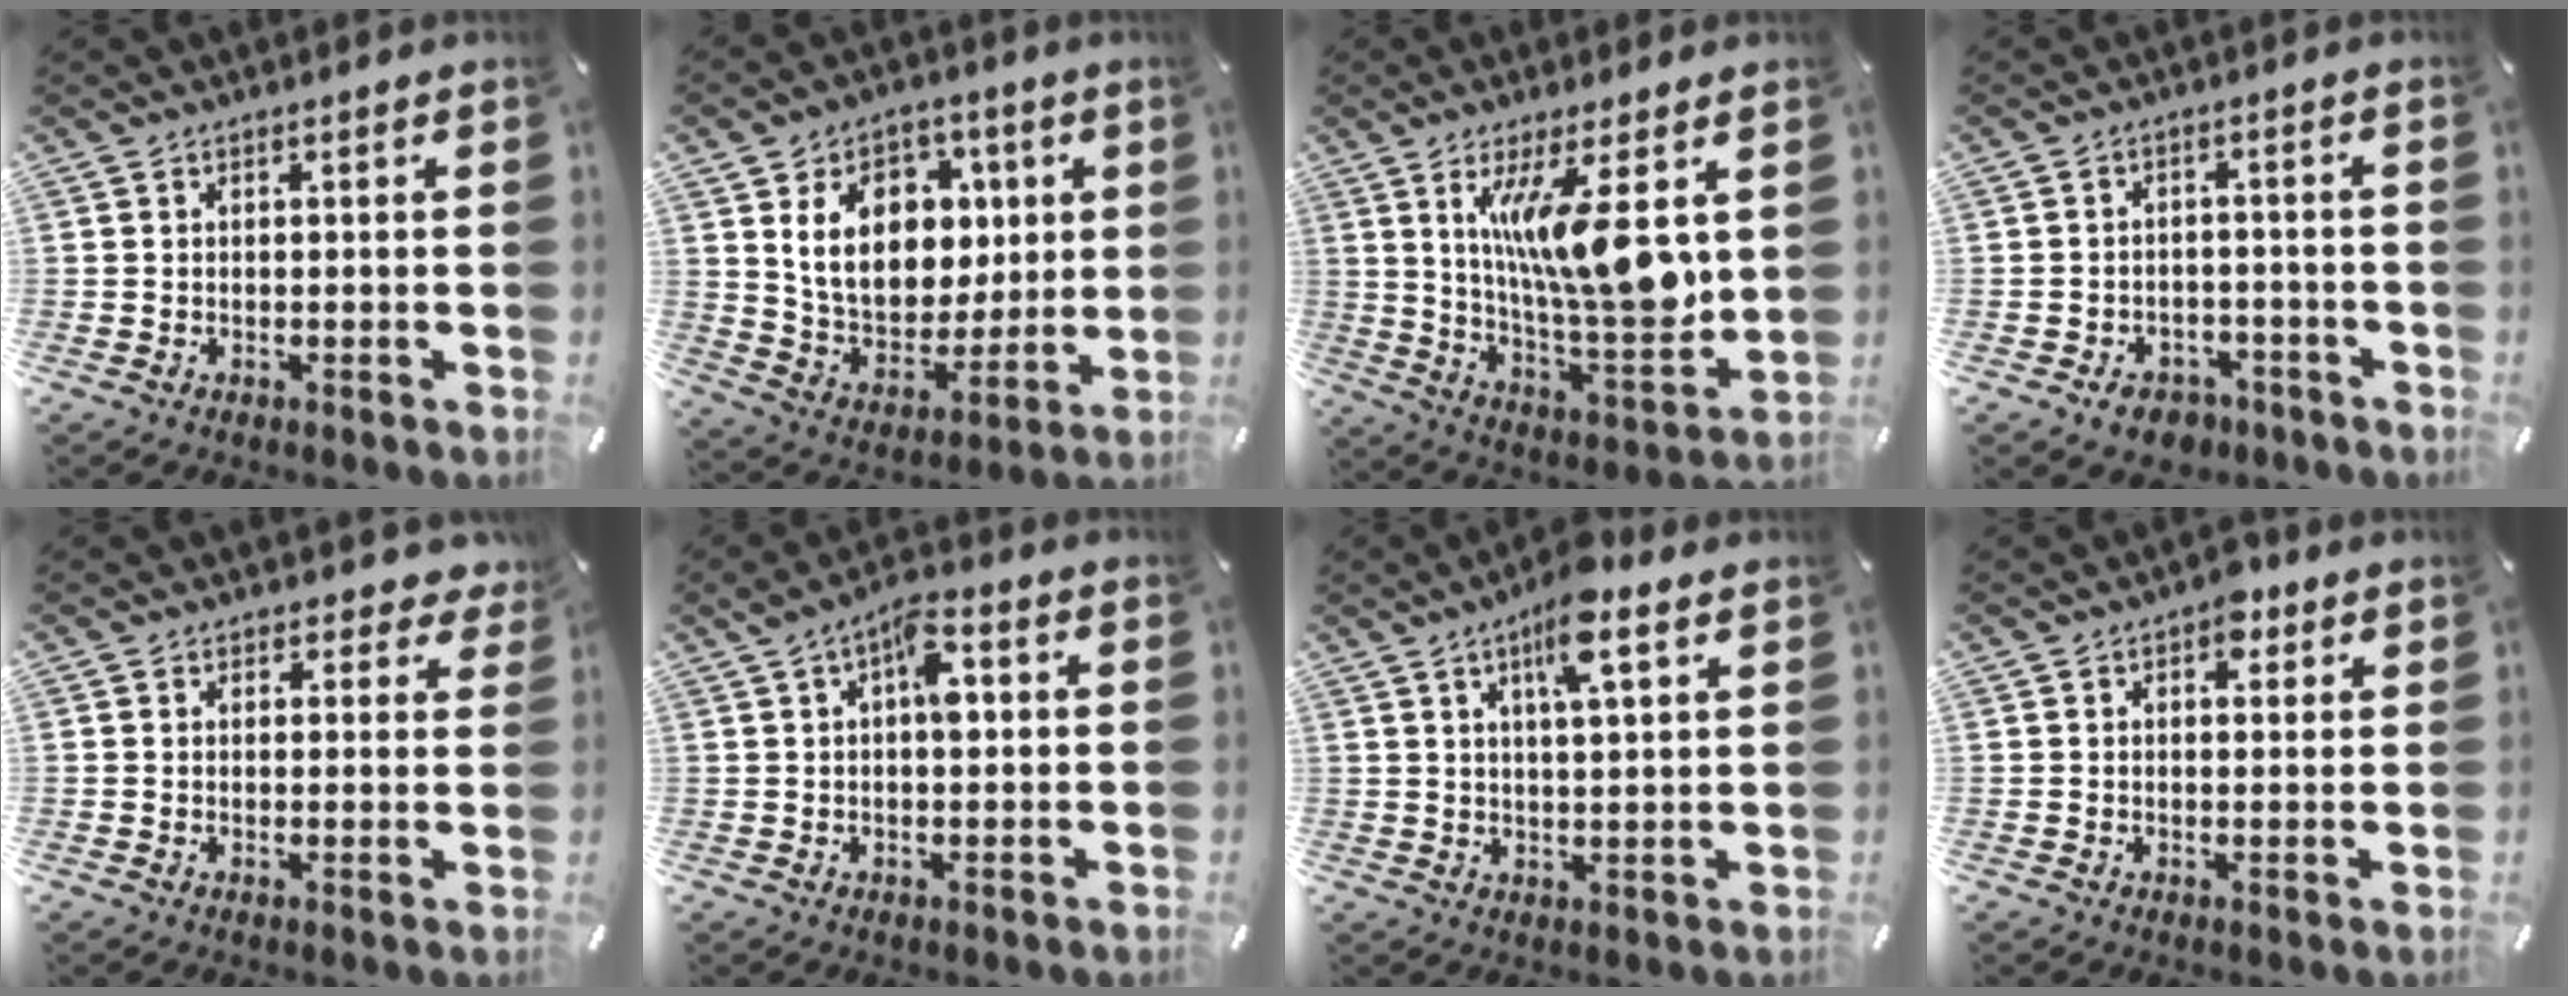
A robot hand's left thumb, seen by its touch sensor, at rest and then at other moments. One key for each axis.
{"total": 16.4, "fx": 5.0, "fy": 12.8, "fz": 8.9, "tx": -0.145, "ty": -0.009, "tz": 0.099}
{"total": 16.9, "fx": 6.1, "fy": 3.4, "fz": 15.4, "tx": -0.275, "ty": -0.041, "tz": 0.089}
{"total": 5.4, "fx": -3.4, "fy": 3.7, "fz": 2.0, "tx": -0.039, "ty": 0.017, "tz": -0.061}
{"total": 3.0, "fx": 1.9, "fy": 2.1, "fz": 0.8, "tx": 0.002, "ty": -0.009, "tz": 0.030}
{"total": 7.1, "fx": 1.5, "fy": 3.8, "fz": 5.9, "tx": -0.076, "ty": 0.001, "tz": 0.017}
{"total": 9.4, "fx": 5.5, "fy": 2.1, "fz": 7.3, "tx": -0.120, "ty": -0.010, "tz": 0.090}
{"total": 4.4, "fx": 2.2, "fy": 2.7, "fz": 2.7, "tx": -0.020, "ty": -0.007, "tz": 0.028}